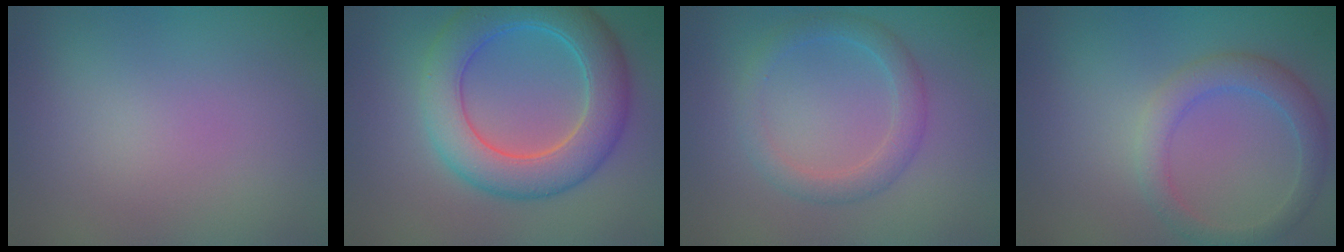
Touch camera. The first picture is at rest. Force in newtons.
{"total": 7.0, "press": 7.0, "slide": 0.3}
{"total": 2.4, "press": 2.4, "slide": 0.2}
{"total": 2.8, "press": 2.8, "slide": 0.1}